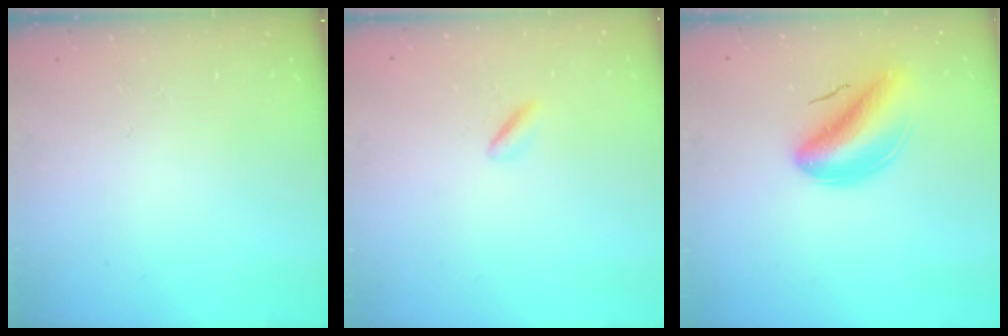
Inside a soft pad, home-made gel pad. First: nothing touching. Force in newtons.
{"total": 0.5, "press": 0.0, "slide": 0.5}
{"total": 8.8, "press": 8.3, "slide": 2.9}